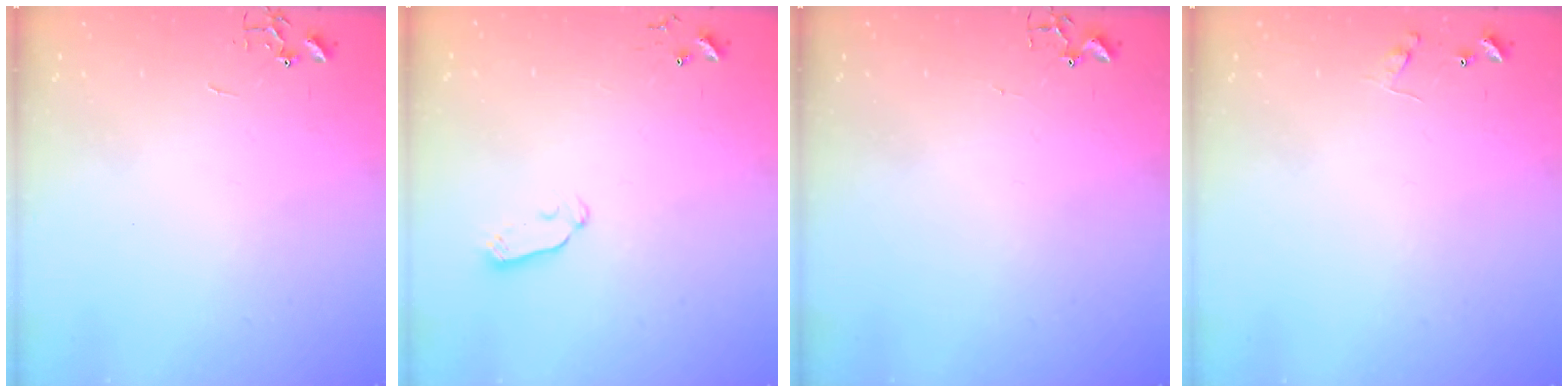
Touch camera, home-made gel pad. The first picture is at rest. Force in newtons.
{"total": 5.6, "press": 5.6, "slide": 0.3}
{"total": 1.7, "press": 1.6, "slide": 0.2}
{"total": 7.7, "press": 7.7, "slide": 0.3}